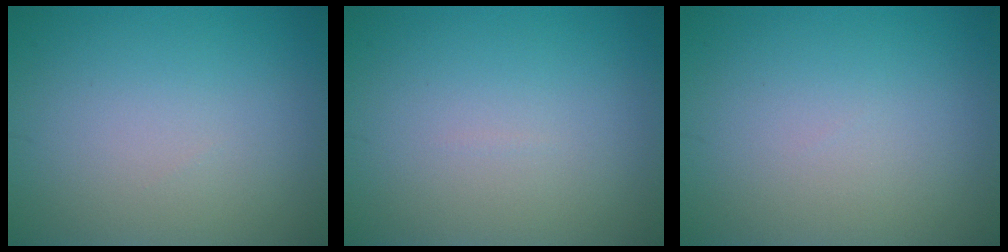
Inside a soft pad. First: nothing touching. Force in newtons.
{"total": 0.0}
{"total": 0.0}